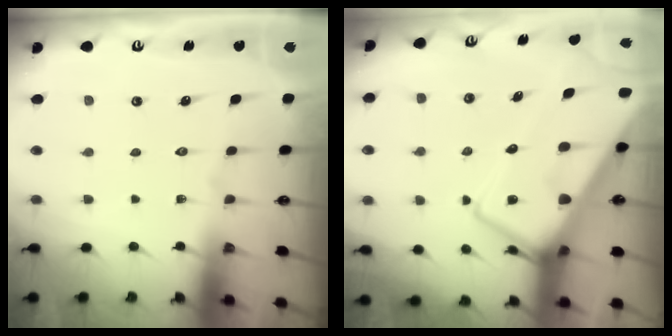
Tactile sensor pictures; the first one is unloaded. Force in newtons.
{"total": 13.9, "press": 13.9, "slide": 1.2}